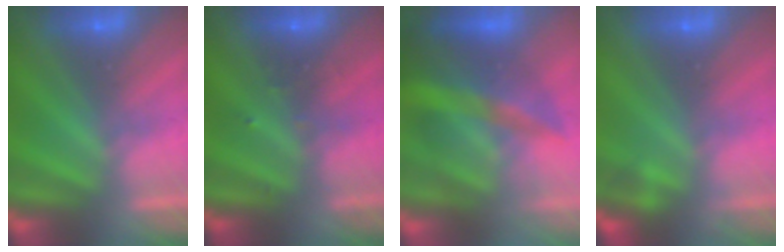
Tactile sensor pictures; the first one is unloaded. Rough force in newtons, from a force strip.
{"total": 2.4}
{"total": 9.5}
{"total": 2.2}